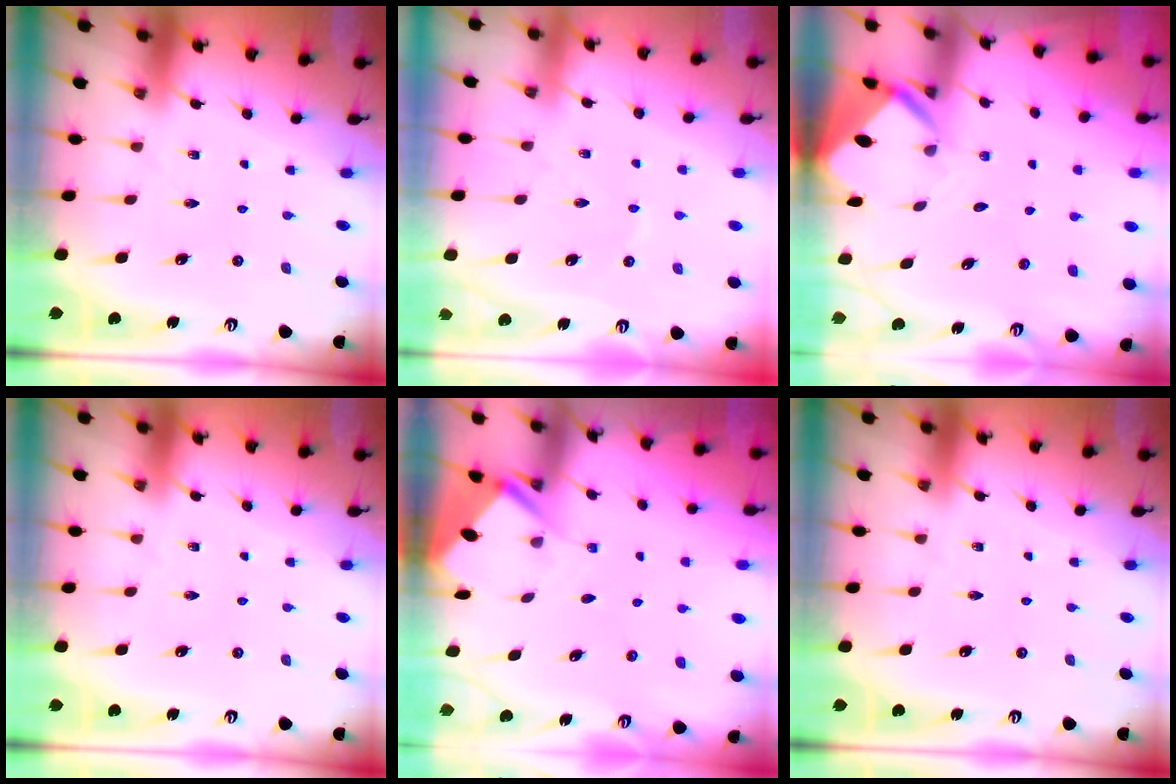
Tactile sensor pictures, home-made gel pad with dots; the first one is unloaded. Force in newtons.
{"total": 1.6, "press": 1.6, "slide": 0.3}
{"total": 3.0, "press": 3.0, "slide": 0.1}
{"total": 0.0}
{"total": 2.9, "press": 2.9, "slide": 0.4}
{"total": 0.0}